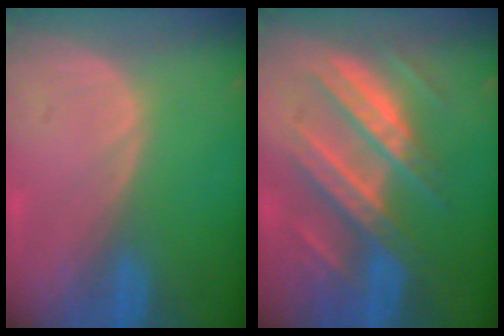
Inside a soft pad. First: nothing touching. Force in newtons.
{"total": 9.7, "press": 9.7, "slide": 0.9}